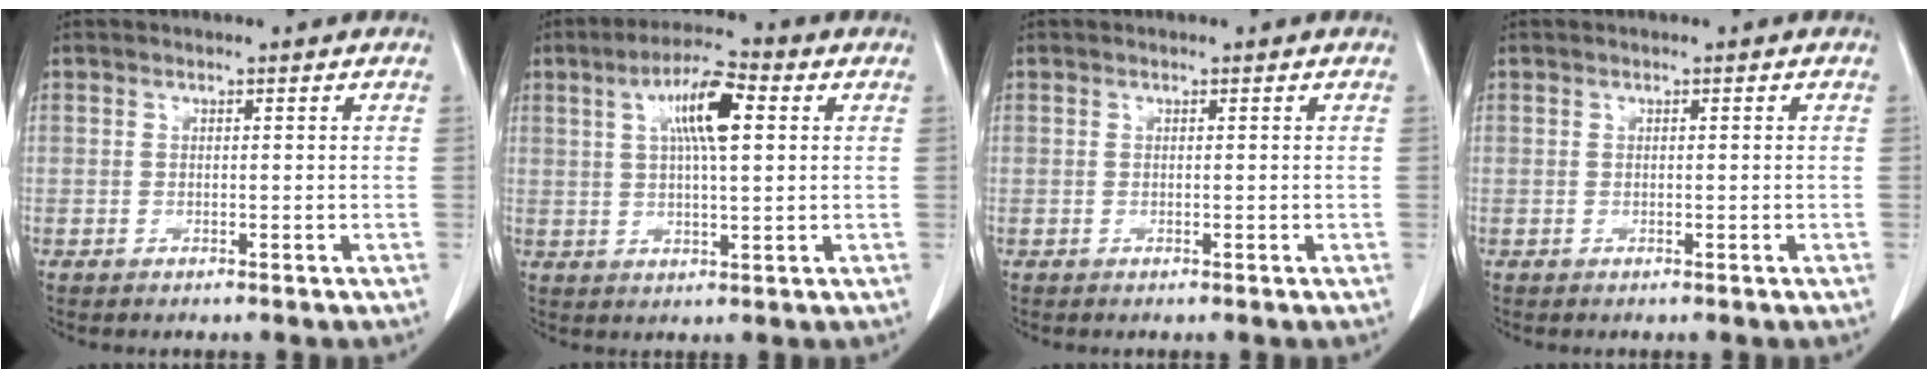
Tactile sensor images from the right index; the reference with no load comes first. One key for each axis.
{"total": 8.8, "fx": 2.7, "fy": 1.7, "fz": 8.2, "tx": -0.147, "ty": 0.016, "tz": 0.045}
{"total": 0.0}
{"total": 0.0}